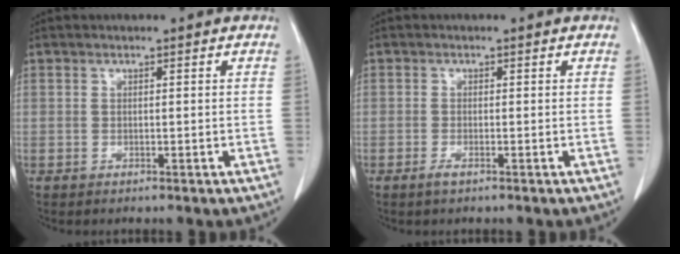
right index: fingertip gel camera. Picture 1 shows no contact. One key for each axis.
{"total": 1.1, "fx": -0.7, "fy": 0.2, "fz": 0.8, "tx": -0.016, "ty": -0.001, "tz": -0.010}